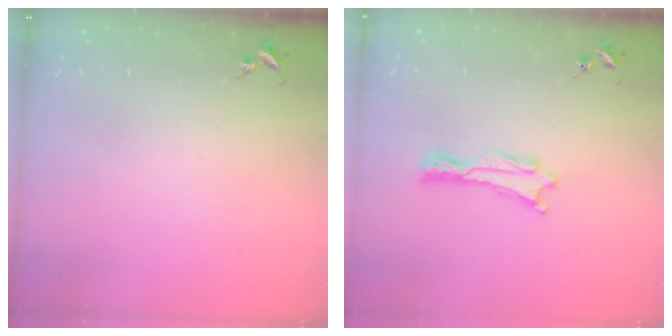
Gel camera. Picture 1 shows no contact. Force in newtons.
{"total": 0.6, "press": 0.6, "slide": 0.1}